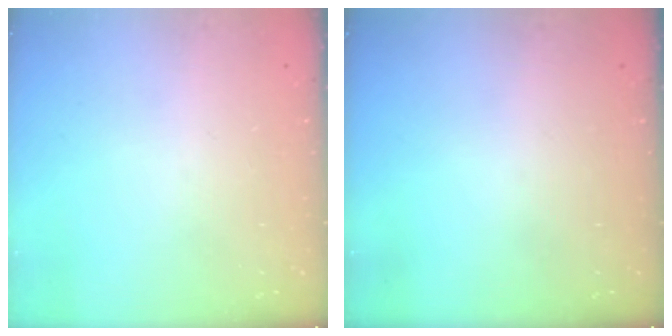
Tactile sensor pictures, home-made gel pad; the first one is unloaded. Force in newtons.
{"total": 0.0}